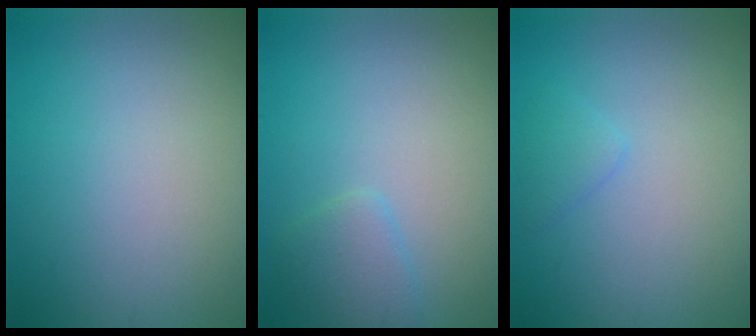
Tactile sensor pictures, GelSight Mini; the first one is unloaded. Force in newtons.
{"total": 1.8, "press": 1.8, "slide": 0.2}
{"total": 1.2, "press": 1.1, "slide": 0.1}